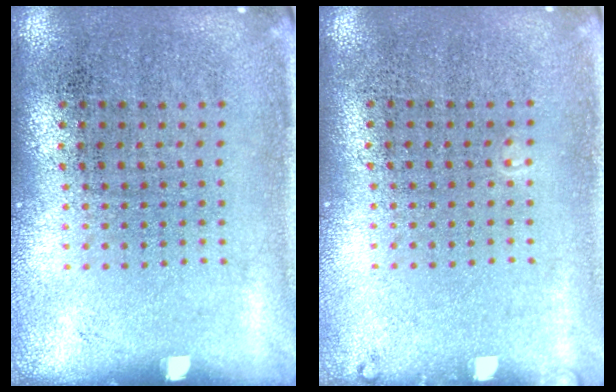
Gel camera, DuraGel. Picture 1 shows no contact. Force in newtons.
{"total": 0.7, "press": 0.7, "slide": 0.2}